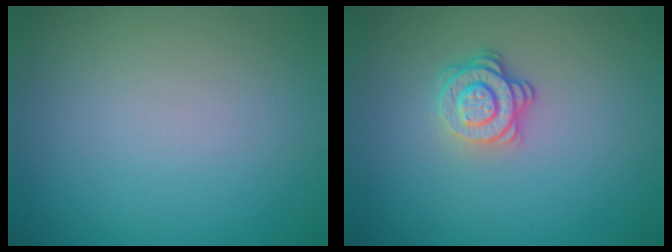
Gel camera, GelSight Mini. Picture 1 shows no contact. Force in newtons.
{"total": 2.9, "press": 2.5, "slide": 1.6}